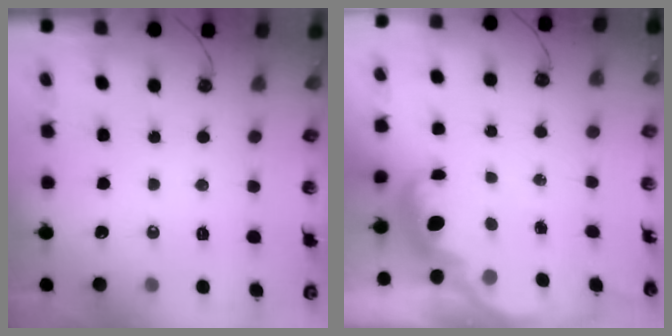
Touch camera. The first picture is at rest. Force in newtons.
{"total": 2.7, "press": 2.6, "slide": 0.7}